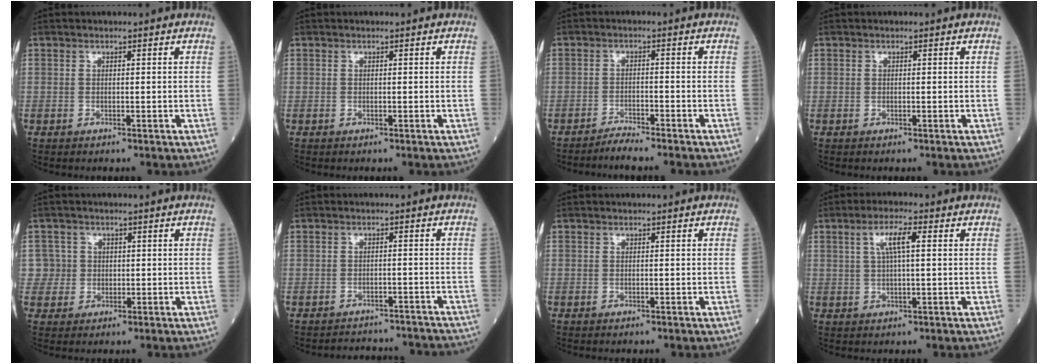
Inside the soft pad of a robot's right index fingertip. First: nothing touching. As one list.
[{"total": 0.0}, {"total": 3.2, "force": [-3.1, -0.6, 0.9], "torque": [-0.016, -0.008, -0.054]}, {"total": 0.0}, {"total": 3.4, "force": [0.5, 3.3, -0.4], "torque": [0.026, 0.007, 0.008]}, {"total": 8.3, "force": [-8.1, 1.8, 0.6], "torque": [0.000, 0.016, -0.088]}, {"total": 0.0}, {"total": 4.6, "force": [1.4, 0.6, 4.4], "torque": [-0.087, 0.010, 0.028]}]